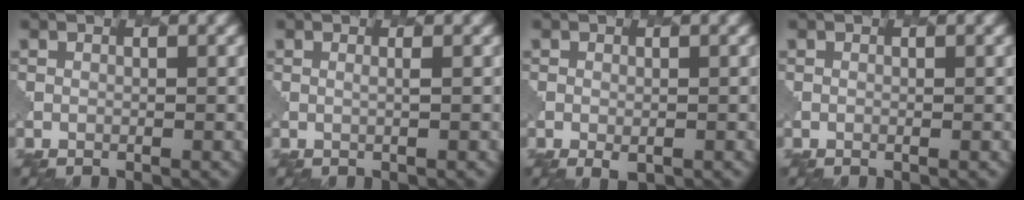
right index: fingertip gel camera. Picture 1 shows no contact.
{"total": 0.7, "force": [0.4, 0.2, 0.5], "torque": [-0.005, -0.002, 0.004]}
{"total": 1.2, "force": [-0.3, 0.7, 0.9], "torque": [-0.014, -0.008, -0.001]}
{"total": 0.0}